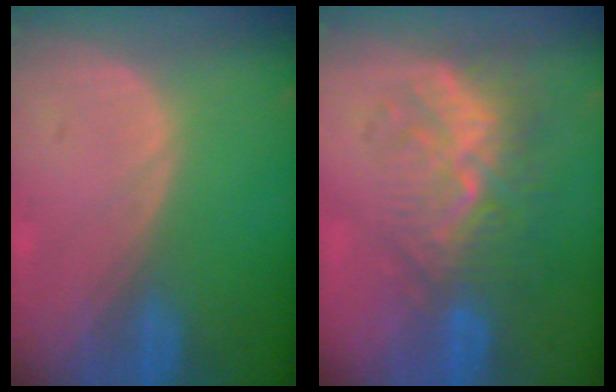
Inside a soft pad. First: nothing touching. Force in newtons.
{"total": 9.5, "press": 8.6, "slide": 4.1}